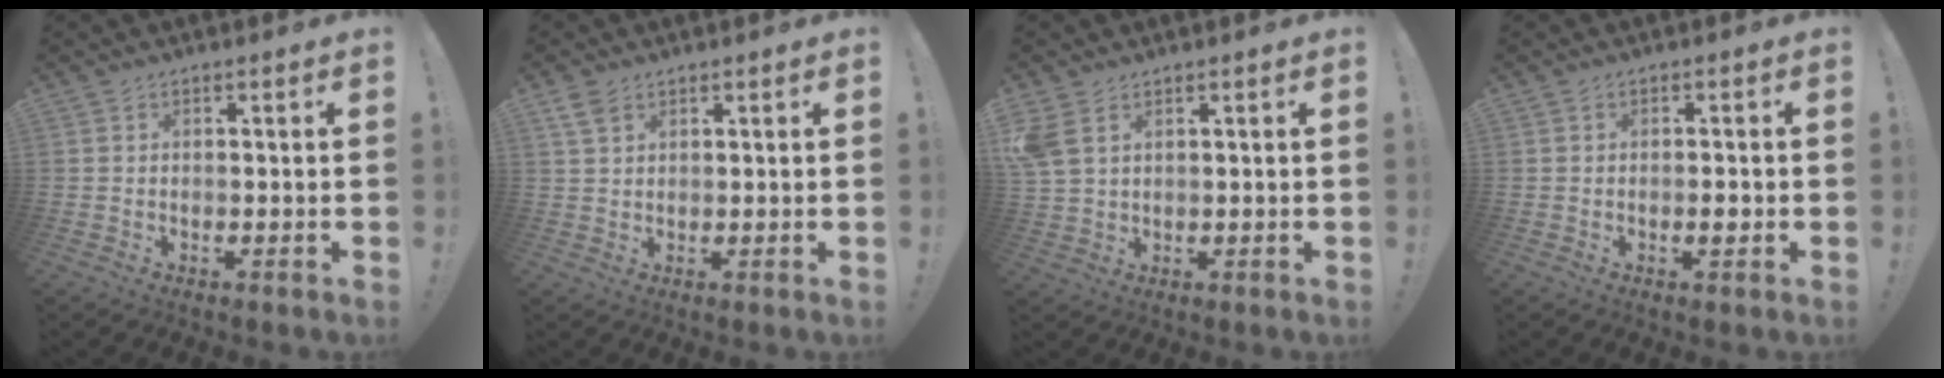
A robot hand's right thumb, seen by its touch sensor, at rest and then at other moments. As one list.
[{"total": 4.1, "force": [2.5, 2.3, 2.2], "torque": [-0.043, -0.005, 0.050]}, {"total": 5.6, "force": [2.8, 3.3, 3.5], "torque": [-0.075, -0.003, 0.058]}, {"total": 2.3, "force": [-0.8, 0.6, 2.1], "torque": [-0.030, 0.001, -0.015]}]